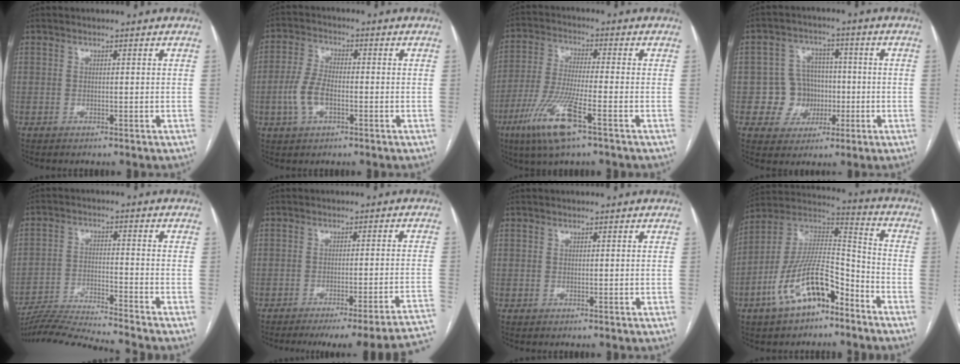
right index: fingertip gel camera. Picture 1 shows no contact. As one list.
[{"total": 6.2, "force": [-1.6, 3.0, 5.2], "torque": [-0.120, 0.007, -0.031]}, {"total": 11.4, "force": [-5.8, 0.8, 9.7], "torque": [-0.208, -0.023, -0.110]}, {"total": 7.4, "force": [-1.2, 7.1, 1.4], "torque": [-0.016, 0.025, -0.011]}, {"total": 13.8, "force": [-13.0, -2.0, 4.1], "torque": [-0.055, -0.010, -0.221]}, {"total": 20.0, "force": [-17.4, -0.2, 10.0], "torque": [-0.051, -0.009, -0.211]}, {"total": 0.0}, {"total": 15.4, "force": [-8.4, 5.9, 11.5], "torque": [-0.223, 0.021, -0.144]}]